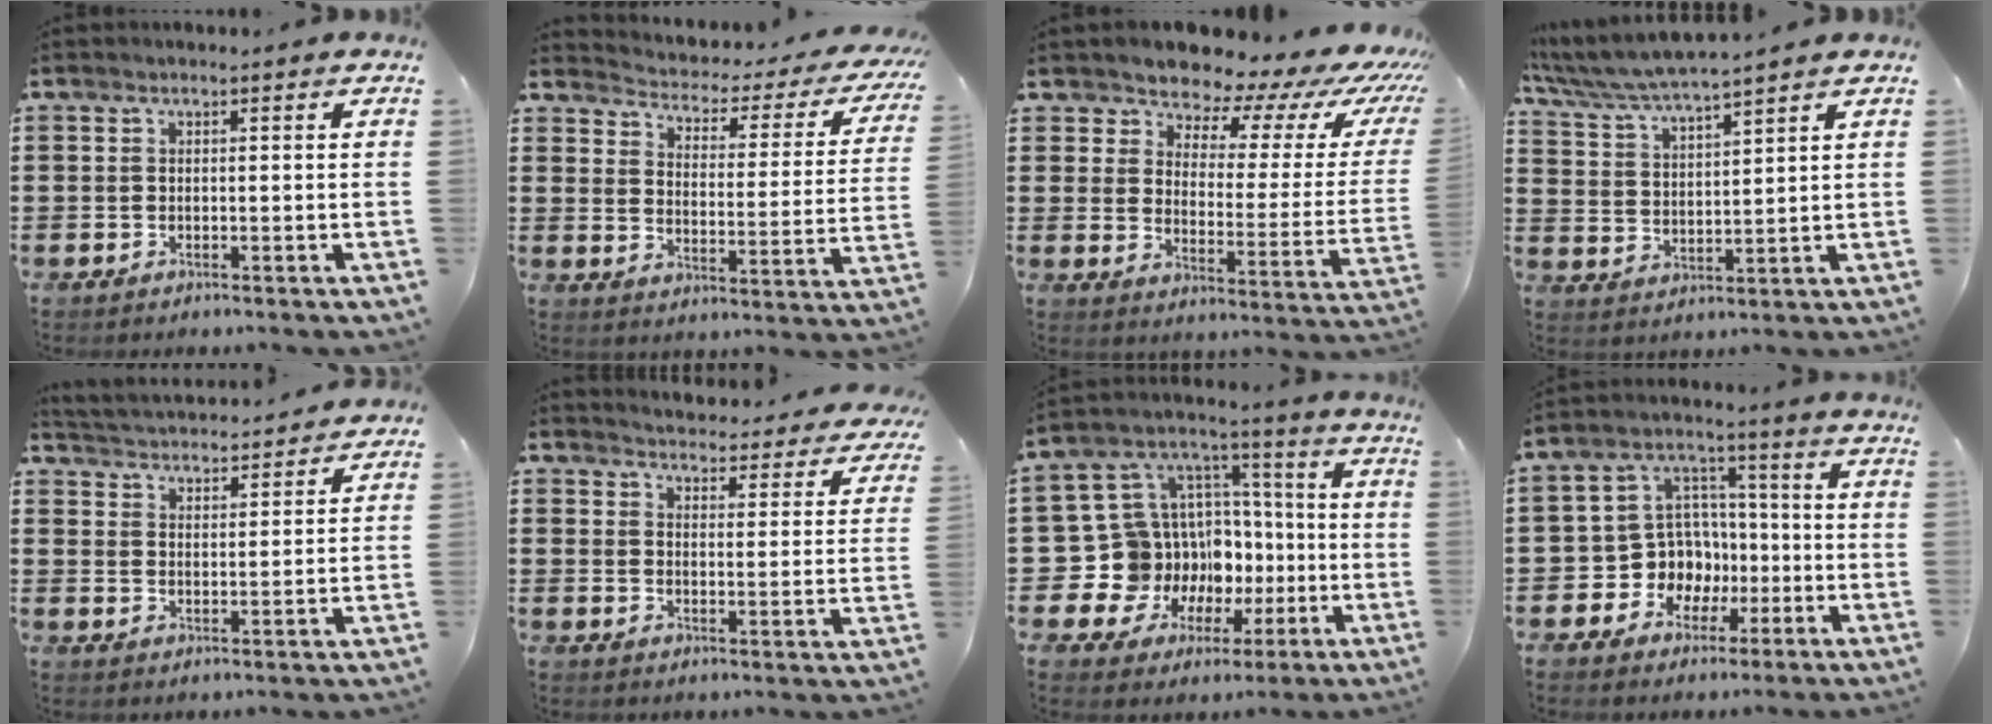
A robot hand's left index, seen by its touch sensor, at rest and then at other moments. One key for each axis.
{"total": 2.0, "fx": 1.8, "fy": 0.7, "fz": 0.6, "tx": -0.029, "ty": -0.024, "tz": 0.019}
{"total": 7.6, "fx": 7.0, "fy": 2.2, "fz": 2.0, "tx": -0.056, "ty": -0.059, "tz": 0.116}
{"total": 4.8, "fx": 4.5, "fy": -0.3, "fz": 1.6, "tx": -0.052, "ty": -0.028, "tz": 0.077}
{"total": 3.4, "fx": 3.4, "fy": -0.1, "fz": -0.5, "tx": -0.011, "ty": -0.027, "tz": 0.056}
{"total": 3.8, "fx": 3.8, "fy": -0.4, "fz": 0.1, "tx": -0.015, "ty": -0.040, "tz": 0.060}
{"total": 13.4, "fx": -3.4, "fy": 12.5, "fz": 3.1, "tx": -0.125, "ty": -0.023, "tz": -0.027}
{"total": 8.6, "fx": -1.3, "fy": 8.2, "fz": 2.4, "tx": -0.093, "ty": 0.003, "tz": -0.018}